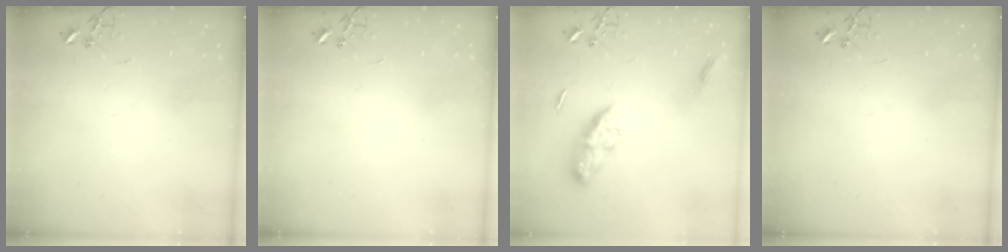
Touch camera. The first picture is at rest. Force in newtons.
{"total": 0.0}
{"total": 9.7, "press": 9.7, "slide": 0.1}
{"total": 0.0}